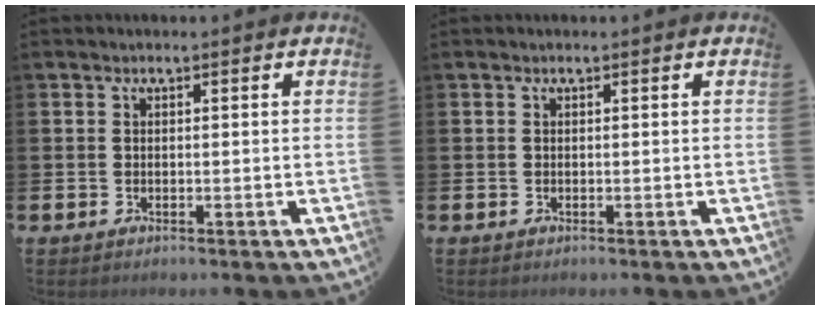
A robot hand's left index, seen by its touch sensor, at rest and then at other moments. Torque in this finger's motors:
{"motor_torque": [0.00, 0.00, 0.00, 0.01]}